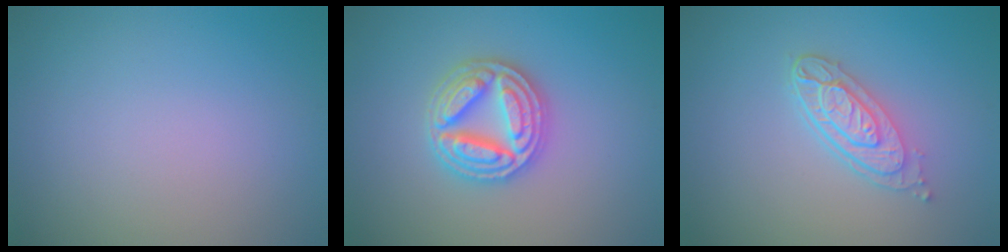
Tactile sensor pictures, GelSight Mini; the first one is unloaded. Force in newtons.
{"total": 4.9, "press": 4.9, "slide": 0.8}
{"total": 4.1, "press": 3.0, "slide": 2.7}